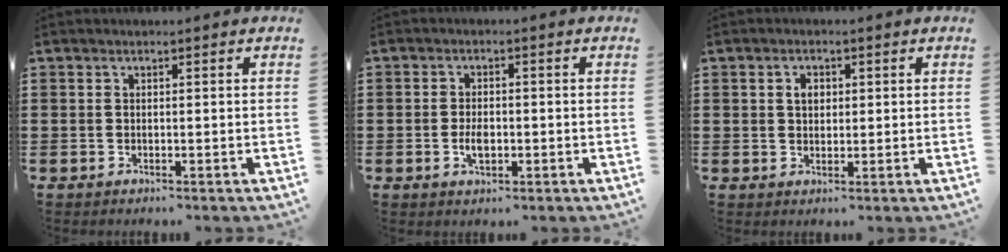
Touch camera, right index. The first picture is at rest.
{"total": 3.0, "force": [-0.7, 1.4, 2.6], "torque": [-0.056, -0.003, -0.013]}
{"total": 2.2, "force": [0.6, 1.6, 1.4], "torque": [-0.032, 0.009, 0.009]}